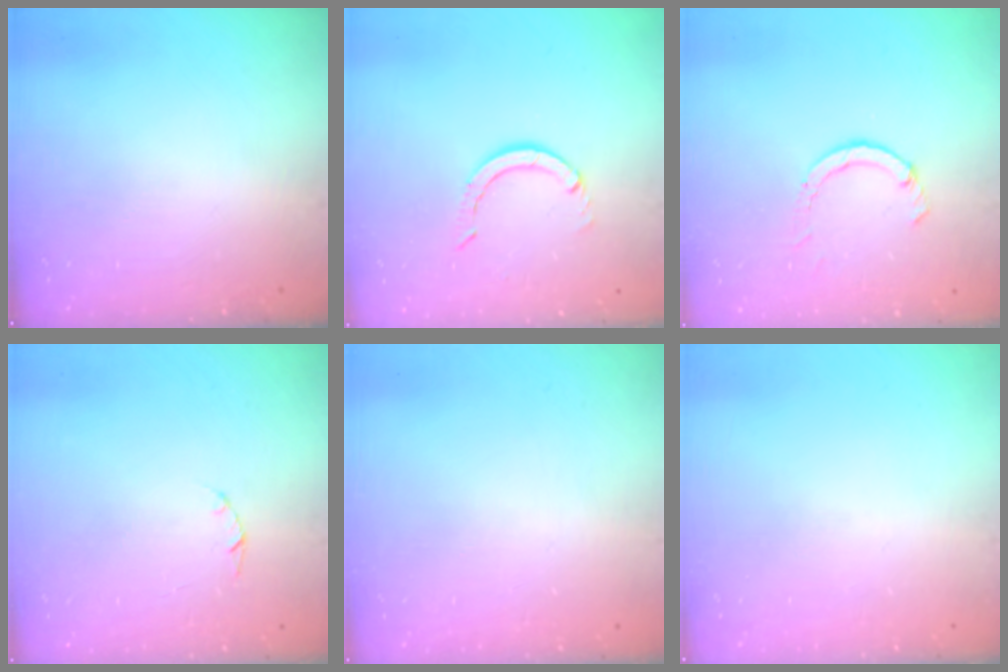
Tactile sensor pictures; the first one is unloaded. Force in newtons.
{"total": 3.7, "press": 3.7, "slide": 0.3}
{"total": 2.3, "press": 2.3, "slide": 0.3}
{"total": 1.4, "press": 1.4, "slide": 0.3}
{"total": 2.6, "press": 2.6, "slide": 0.2}
{"total": 0.0}